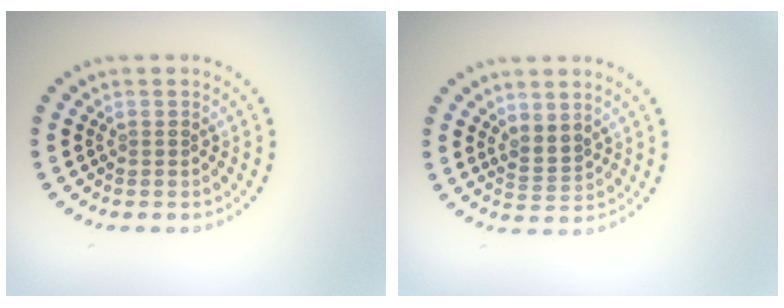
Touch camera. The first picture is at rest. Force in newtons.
{"total": 2.0, "press": 1.6, "slide": 1.2}